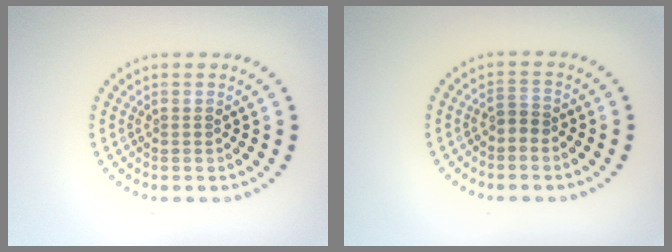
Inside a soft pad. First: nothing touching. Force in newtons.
{"total": 1.3, "press": 1.0, "slide": 0.8}